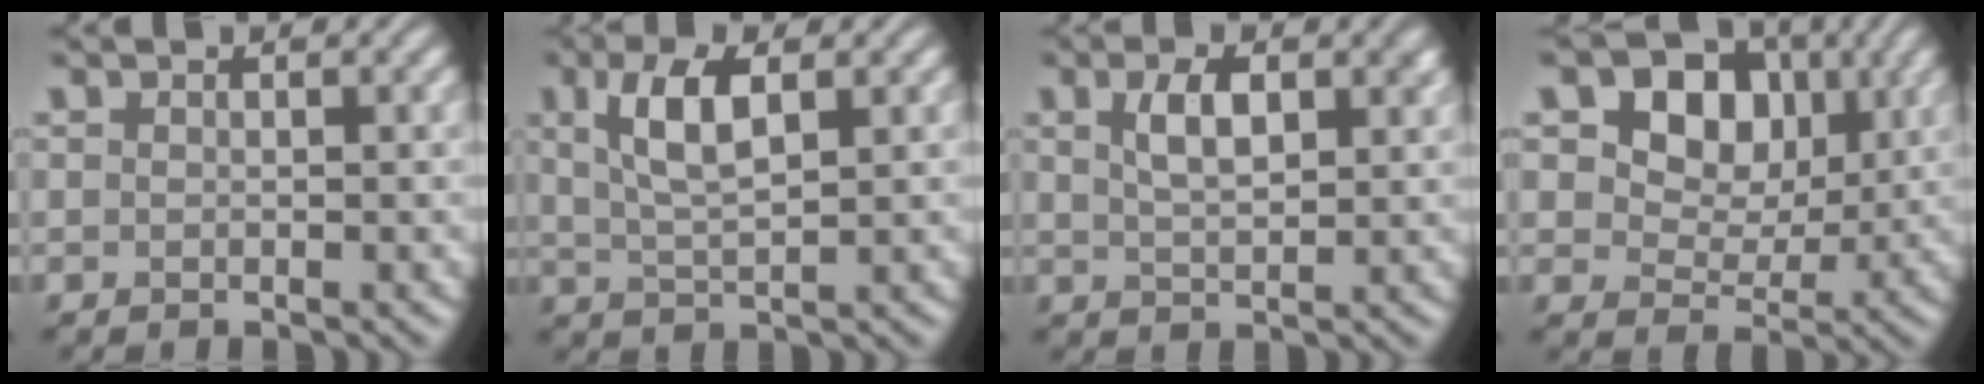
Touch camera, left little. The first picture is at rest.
{"total": 4.8, "force": [1.7, 1.8, 4.1], "torque": [-0.086, 0.004, 0.033]}
{"total": 4.0, "force": [1.4, 1.9, 3.2], "torque": [-0.064, 0.006, 0.028]}
{"total": 10.4, "force": [4.1, 7.6, 5.6], "torque": [-0.100, 0.013, 0.059]}